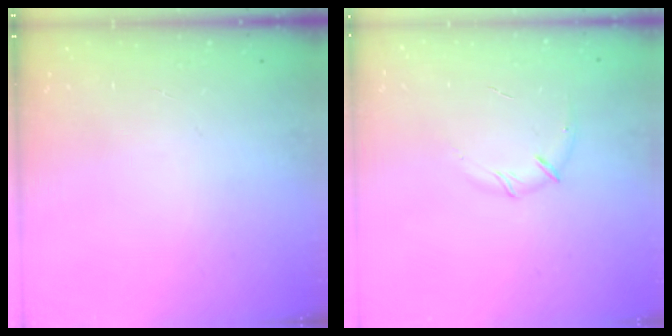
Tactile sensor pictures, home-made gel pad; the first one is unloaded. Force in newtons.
{"total": 8.0, "press": 7.7, "slide": 2.1}